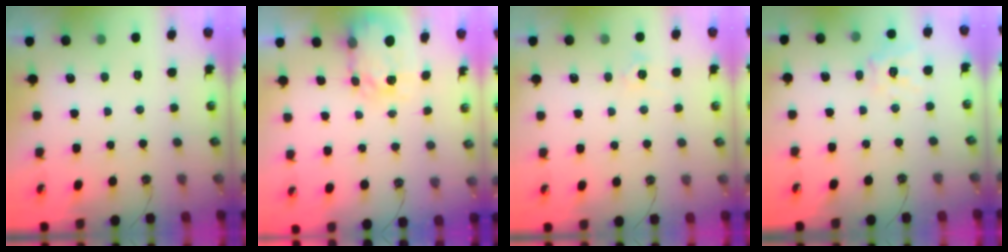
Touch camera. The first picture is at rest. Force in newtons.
{"total": 5.1, "press": 5.0, "slide": 0.2}
{"total": 6.1, "press": 6.1, "slide": 0.5}
{"total": 12.5, "press": 12.4, "slide": 1.7}